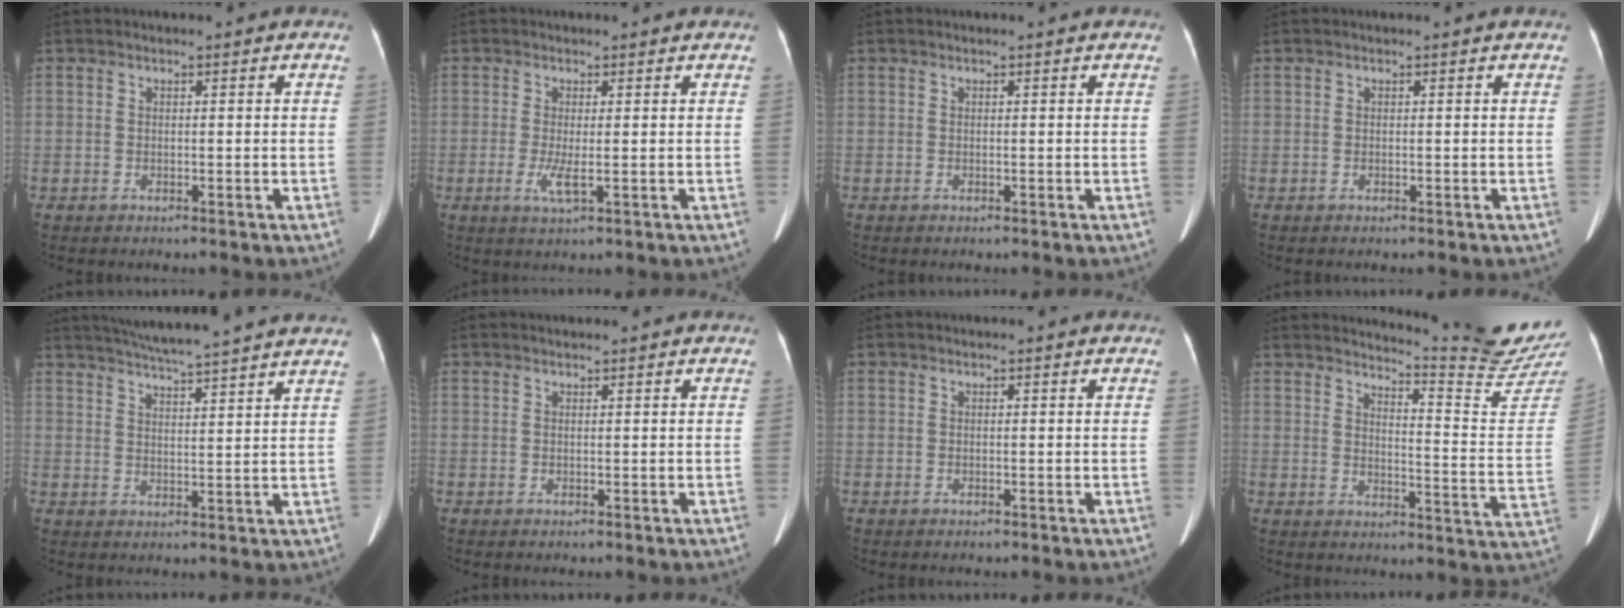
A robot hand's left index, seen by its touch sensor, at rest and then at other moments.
{"total": 3.2, "force": [-0.4, 0.4, 3.1], "torque": [-0.062, -0.006, -0.002]}
{"total": 0.0}
{"total": 0.0}
{"total": 15.9, "force": [14.2, -0.6, 7.2], "torque": [-0.127, 0.006, 0.190]}
{"total": 0.8, "force": [0.7, -0.1, 0.2], "torque": [-0.007, 0.009, 0.016]}
{"total": 0.0}
{"total": 15.9, "force": [15.5, -2.3, 2.6], "torque": [-0.042, -0.137, 0.178]}